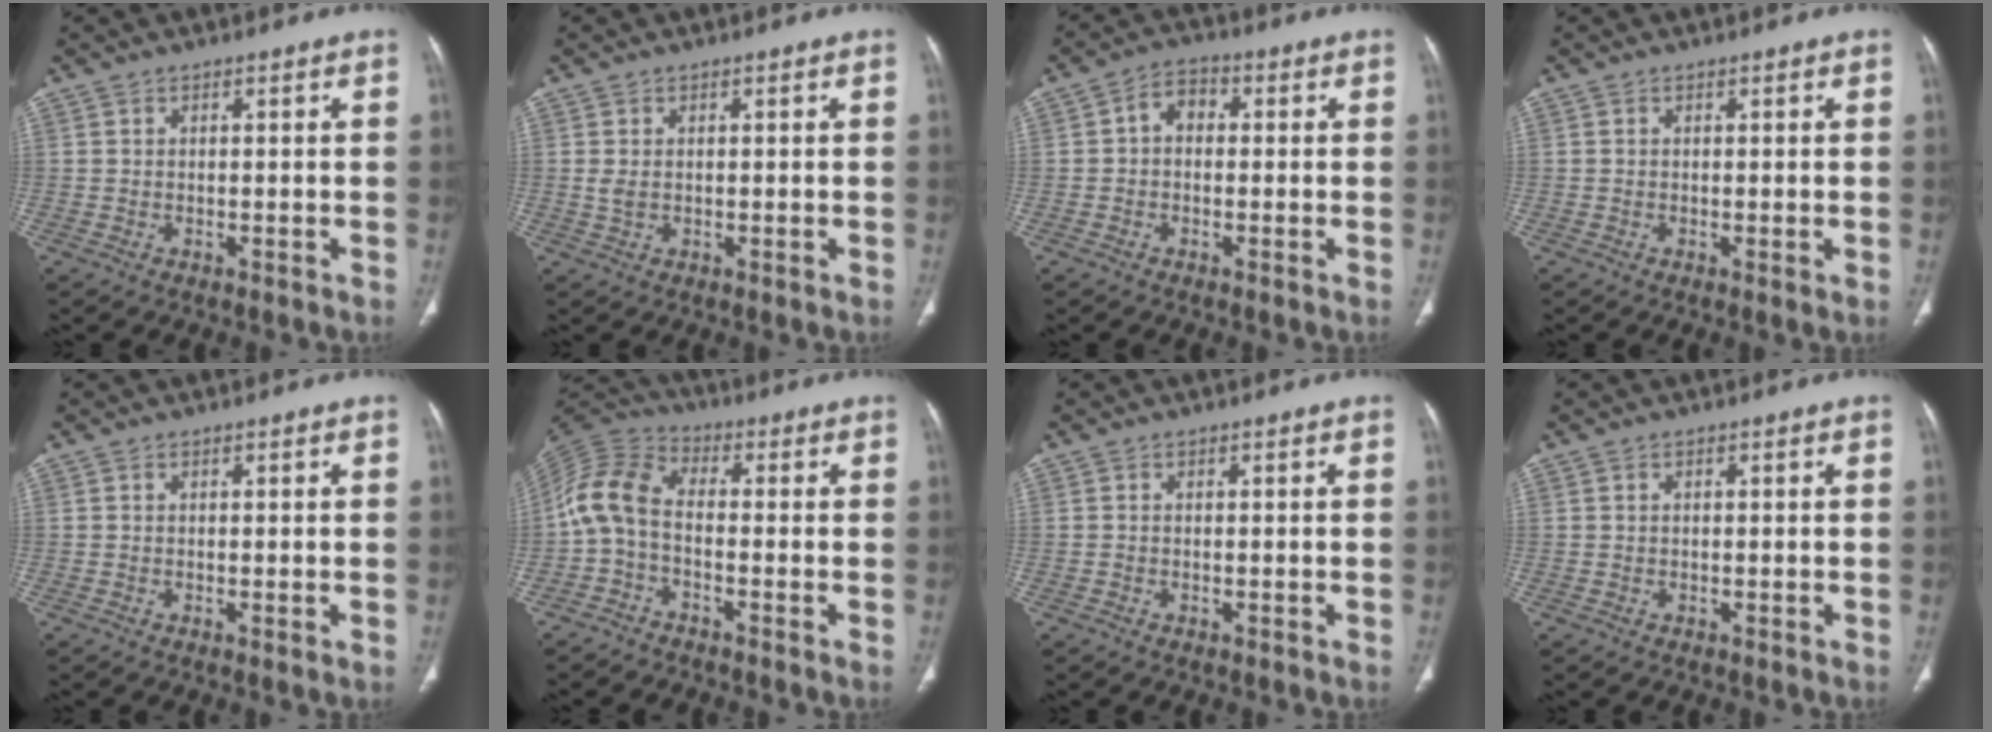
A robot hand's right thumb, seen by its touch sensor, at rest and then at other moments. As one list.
[{"total": 1.7, "force": [0.2, 1.0, 1.3], "torque": [-0.032, -0.003, 0.005]}, {"total": 4.5, "force": [0.2, 3.3, 3.0], "torque": [-0.034, 0.016, -0.009]}, {"total": 0.8, "force": [0.0, 0.1, 0.8], "torque": [-0.021, -0.005, -0.001]}, {"total": 0.6, "force": [0.0, 0.1, 0.6], "torque": [-0.017, -0.005, -0.001]}, {"total": 8.3, "force": [-1.9, 4.7, 6.6], "torque": [-0.136, 0.031, -0.056]}, {"total": 0.0}, {"total": 0.0}]